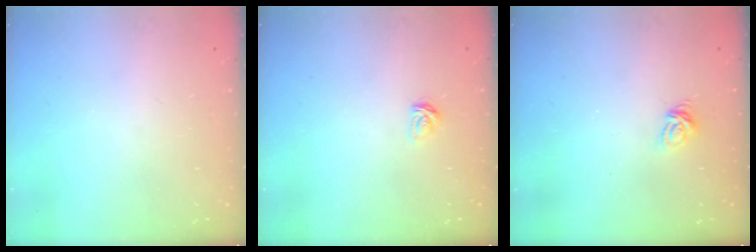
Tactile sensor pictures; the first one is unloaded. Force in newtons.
{"total": 3.1, "press": 3.1, "slide": 0.4}
{"total": 5.6, "press": 5.6, "slide": 0.4}